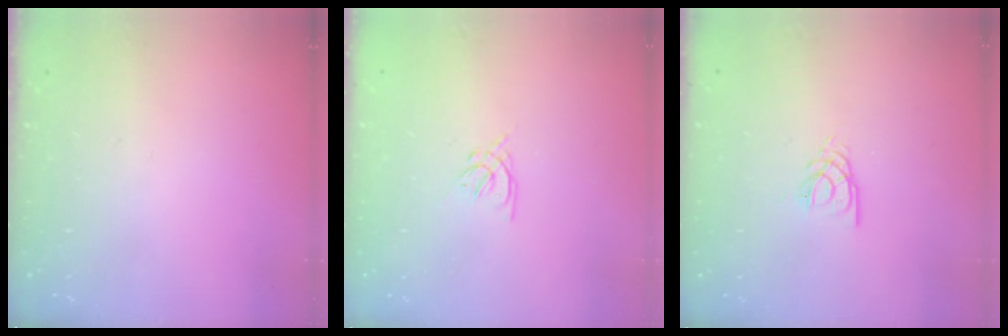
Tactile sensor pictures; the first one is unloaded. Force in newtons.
{"total": 1.3, "press": 1.1, "slide": 0.6}
{"total": 2.1, "press": 2.1, "slide": 0.3}